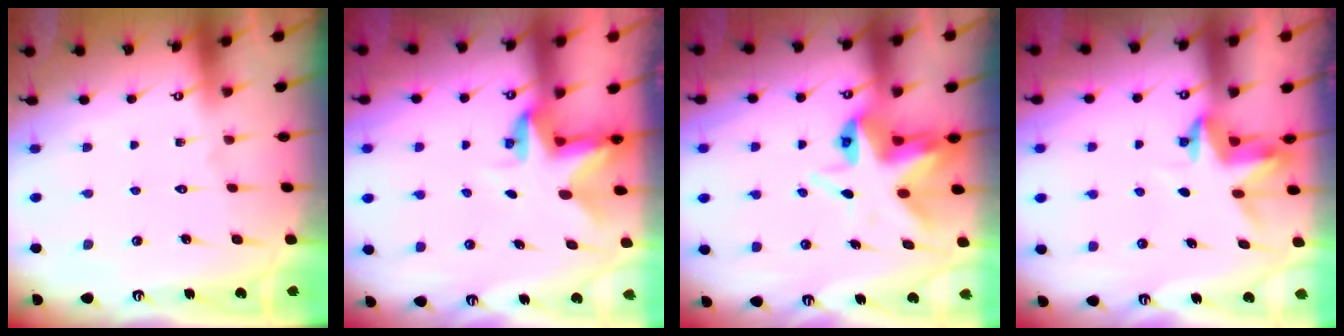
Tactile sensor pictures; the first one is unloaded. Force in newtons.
{"total": 3.5, "press": 3.5, "slide": 0.3}
{"total": 8.2, "press": 8.1, "slide": 0.6}
{"total": 3.5, "press": 3.5, "slide": 0.2}